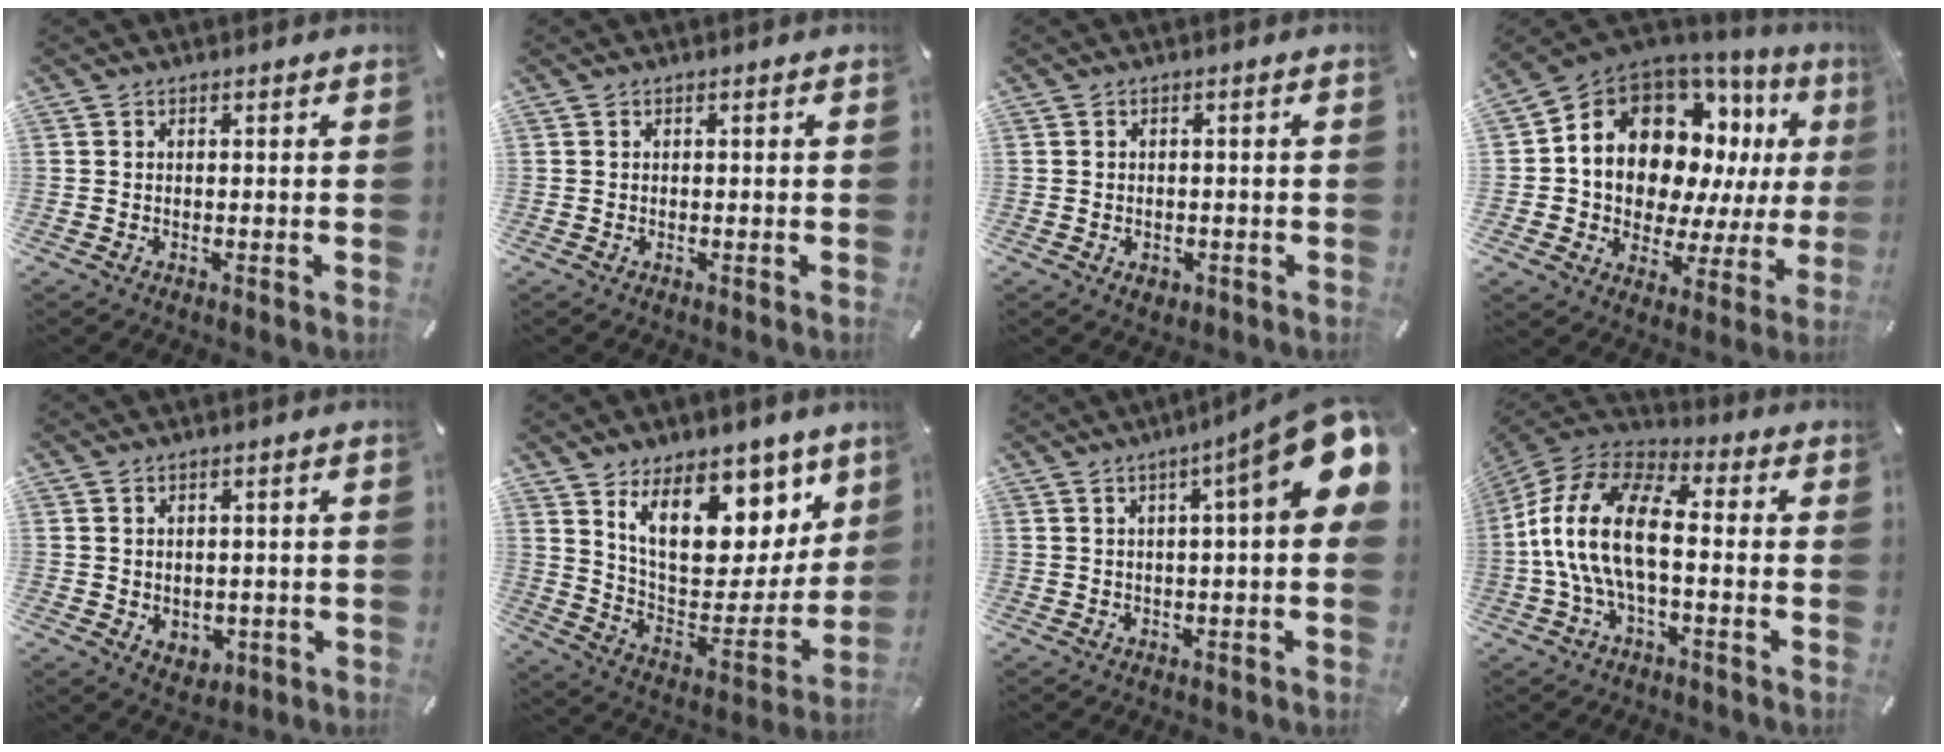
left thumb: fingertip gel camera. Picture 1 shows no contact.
{"total": 0.0}
{"total": 2.2, "force": [-0.9, 1.6, 1.2], "torque": [-0.021, 0.004, -0.016]}
{"total": 16.0, "force": [6.8, 11.4, 9.0], "torque": [-0.176, -0.064, 0.124]}
{"total": 3.0, "force": [0.3, 2.8, 1.1], "torque": [-0.004, -0.003, 0.004]}
{"total": 19.1, "force": [12.0, 10.3, 10.7], "torque": [-0.170, -0.082, 0.215]}
{"total": 14.2, "force": [6.0, 1.6, 12.8], "torque": [-0.177, -0.050, 0.088]}
{"total": 16.3, "force": [-2.1, 8.0, 14.1], "torque": [-0.292, 0.007, -0.039]}